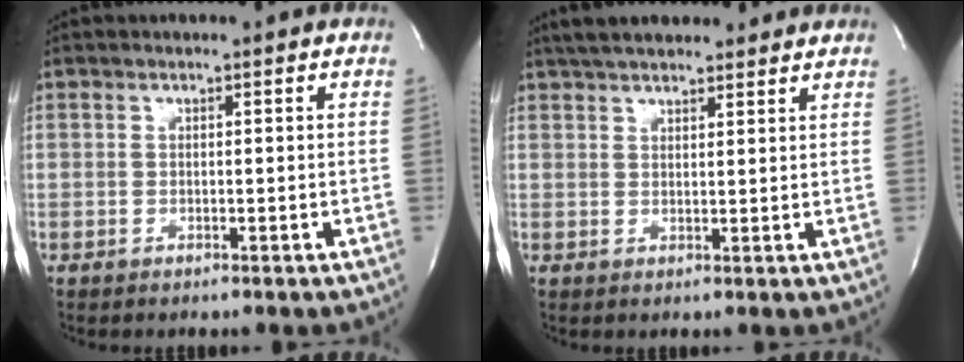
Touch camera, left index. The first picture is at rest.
{"total": 11.8, "force": [10.0, 3.4, 5.2], "torque": [-0.072, 0.035, 0.141]}